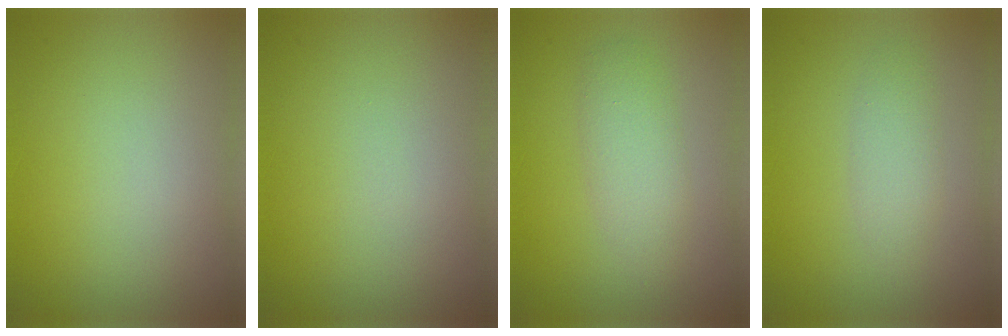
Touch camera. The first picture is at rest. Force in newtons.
{"total": 0.0}
{"total": 2.7, "press": 2.7, "slide": 0.2}
{"total": 1.9, "press": 1.9, "slide": 0.1}